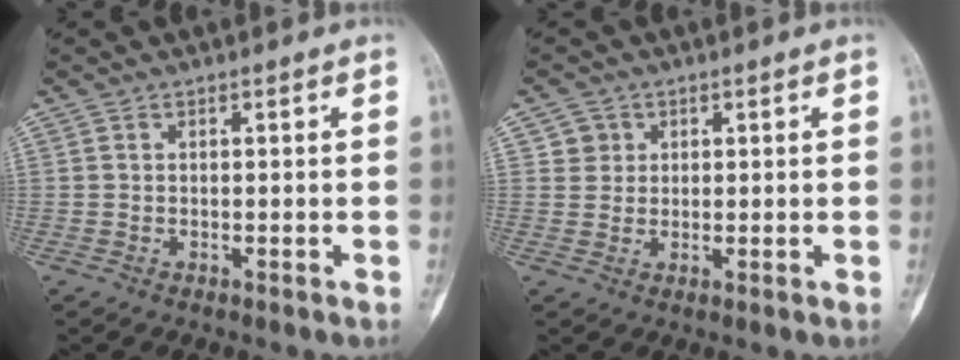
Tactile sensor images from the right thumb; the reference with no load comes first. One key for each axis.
{"total": 2.9, "fx": 1.1, "fy": 2.7, "fz": 0.1, "tx": 0.022, "ty": -0.002, "tz": 0.013}